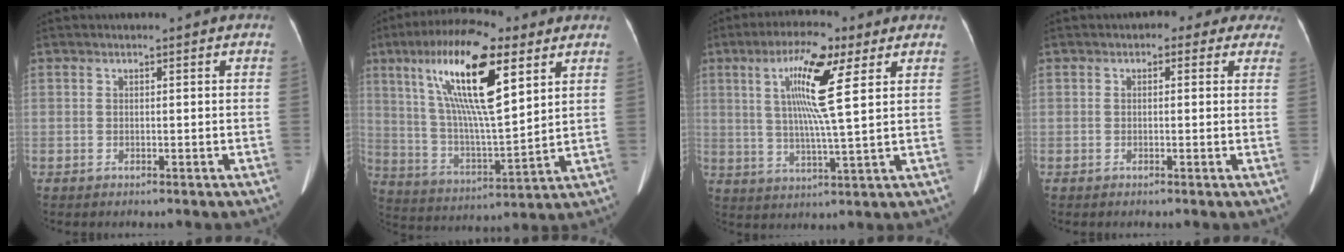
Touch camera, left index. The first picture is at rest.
{"total": 18.3, "force": [8.2, 3.9, 15.9], "torque": [-0.303, 0.012, 0.145]}
{"total": 10.9, "force": [3.9, 0.5, 10.2], "torque": [-0.190, 0.005, 0.064]}
{"total": 5.9, "force": [4.3, 3.3, 2.3], "torque": [-0.008, 0.012, 0.033]}